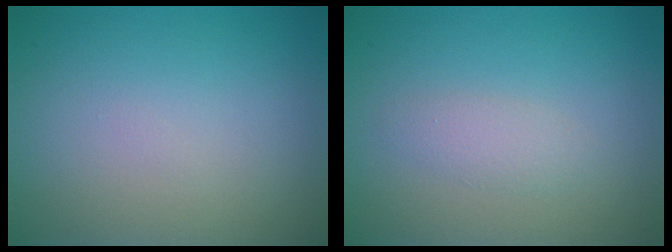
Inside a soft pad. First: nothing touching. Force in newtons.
{"total": 1.4, "press": 1.4, "slide": 0.1}